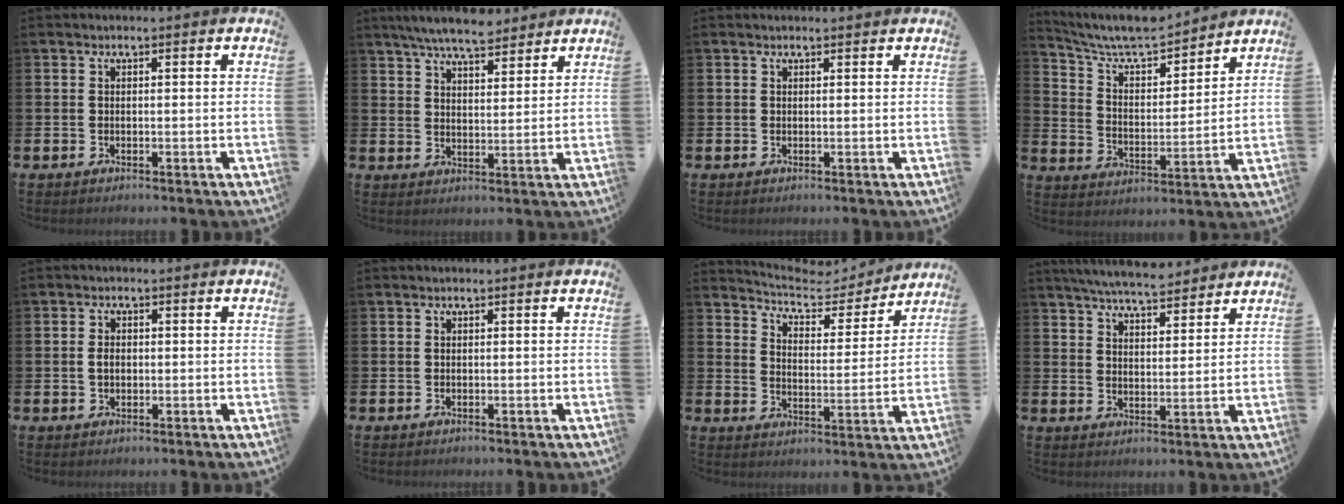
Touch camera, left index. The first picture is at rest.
{"total": 6.8, "force": [6.3, 1.3, 2.1], "torque": [-0.044, -0.026, 0.112]}
{"total": 0.5, "force": [0.5, 0.0, 0.1], "torque": [0.010, -0.004, 0.008]}
{"total": 8.3, "force": [7.8, 1.6, 2.3], "torque": [-0.076, -0.059, 0.134]}
{"total": 1.8, "force": [0.0, 1.3, 1.2], "torque": [-0.009, 0.003, -0.006]}
{"total": 0.0}
{"total": 5.9, "force": [5.4, 1.9, 1.6], "torque": [-0.046, -0.044, 0.084]}
{"total": 6.3, "force": [6.1, 0.7, 1.4], "torque": [-0.039, -0.029, 0.109]}